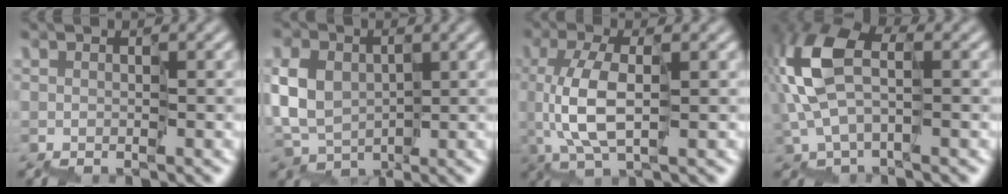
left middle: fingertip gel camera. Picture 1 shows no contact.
{"total": 3.5, "force": [0.4, 3.0, 1.8], "torque": [-0.049, 0.012, 0.001]}
{"total": 3.2, "force": [-0.1, 0.4, 3.2], "torque": [-0.084, 0.004, 0.004]}
{"total": 6.5, "force": [1.0, 3.2, 5.6], "torque": [-0.148, 0.025, 0.008]}